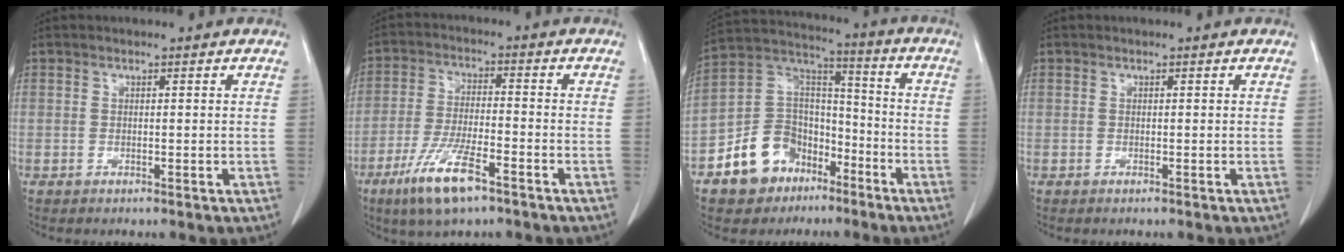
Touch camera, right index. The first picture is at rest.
{"total": 10.1, "force": [-6.1, 1.9, 7.8], "torque": [-0.158, -0.020, -0.109]}
{"total": 12.7, "force": [-7.0, 9.5, 4.6], "torque": [-0.088, 0.052, -0.117]}
{"total": 0.0}